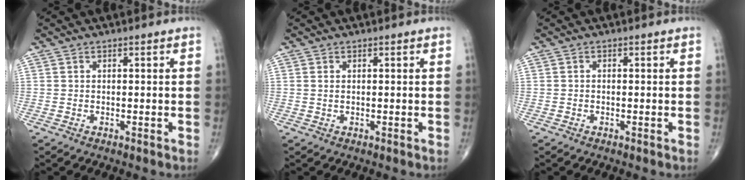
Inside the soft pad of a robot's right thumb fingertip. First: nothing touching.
{"total": 0.5, "force": [0.2, 0.2, 0.4], "torque": [-0.013, 0.002, 0.005]}
{"total": 0.0}